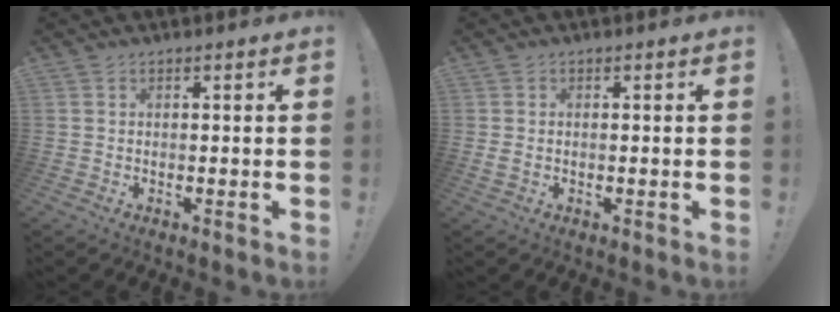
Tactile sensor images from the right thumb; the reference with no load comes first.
{"total": 1.0, "force": [0.2, 0.6, 0.7], "torque": [-0.008, 0.000, 0.003]}